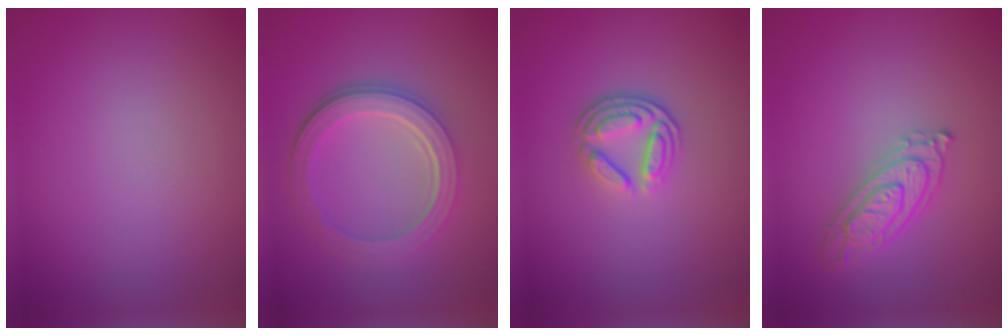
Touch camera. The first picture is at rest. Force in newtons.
{"total": 5.0, "press": 3.8, "slide": 3.2}
{"total": 3.5, "press": 2.6, "slide": 2.4}
{"total": 3.0, "press": 2.9, "slide": 0.7}